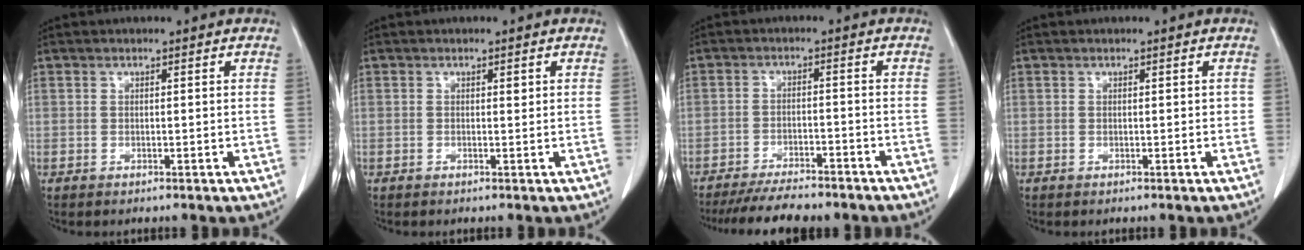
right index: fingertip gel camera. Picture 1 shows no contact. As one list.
[{"total": 0.6, "force": [0.3, 0.2, 0.5], "torque": [-0.009, -0.002, 0.004]}, {"total": 9.1, "force": [-8.1, 2.0, 3.7], "torque": [-0.051, -0.012, -0.124]}, {"total": 0.6, "force": [0.1, 0.5, 0.3], "torque": [-0.001, 0.006, 0.002]}]